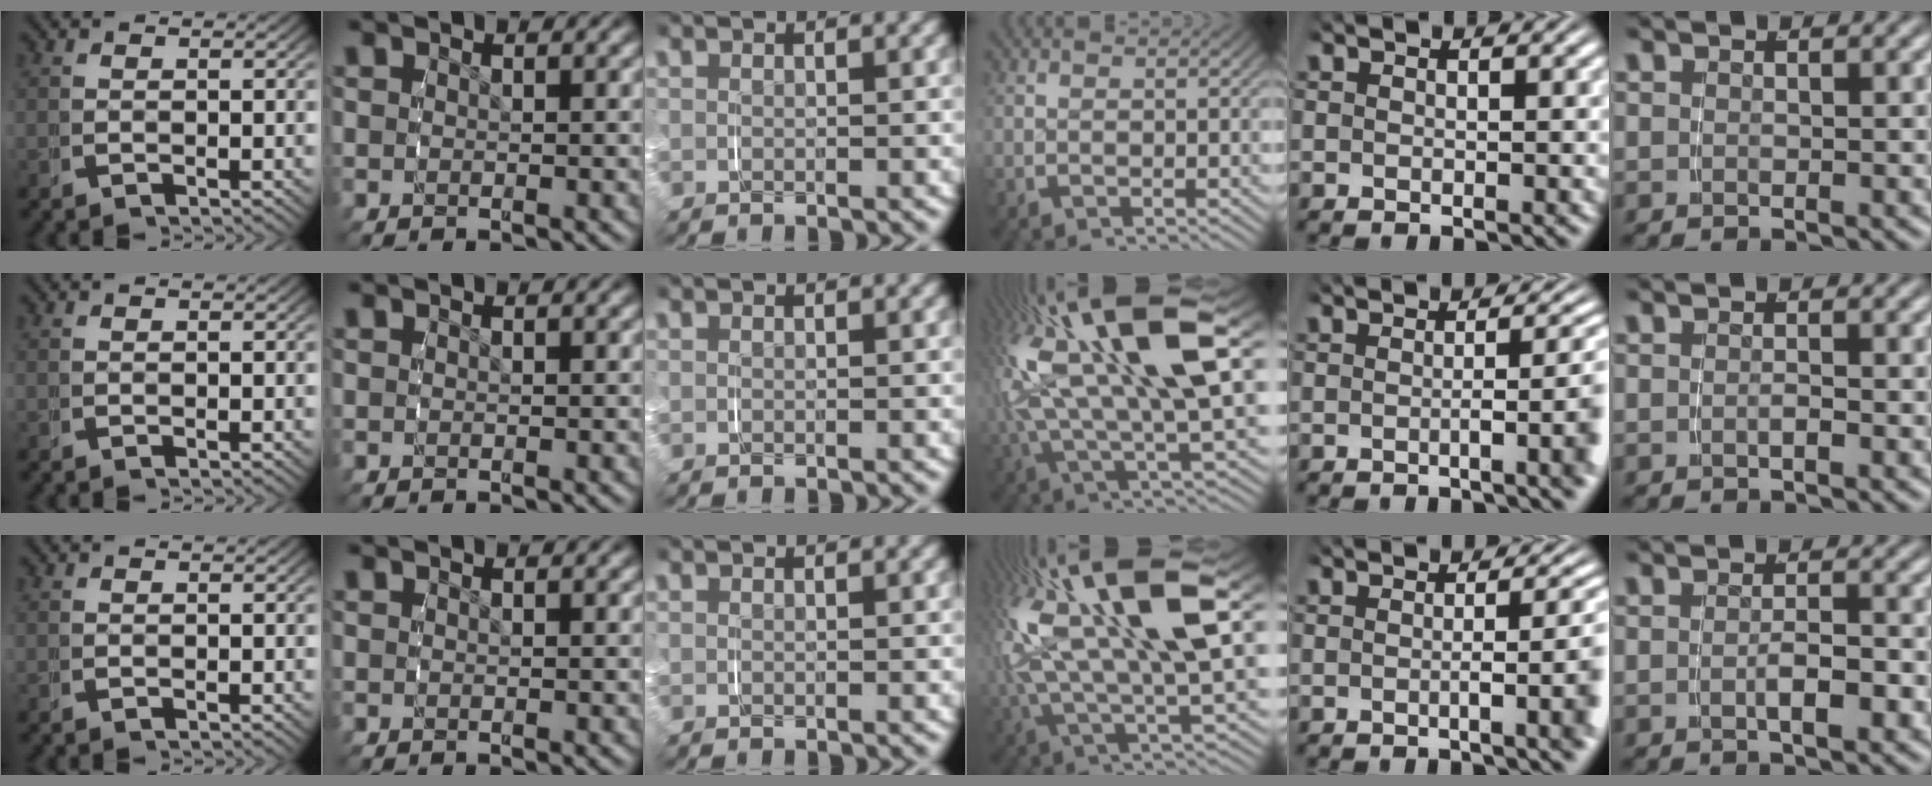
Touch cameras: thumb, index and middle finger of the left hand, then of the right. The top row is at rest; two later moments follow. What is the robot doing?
{"motion": "grasp_and_lifting", "object": "phone"}